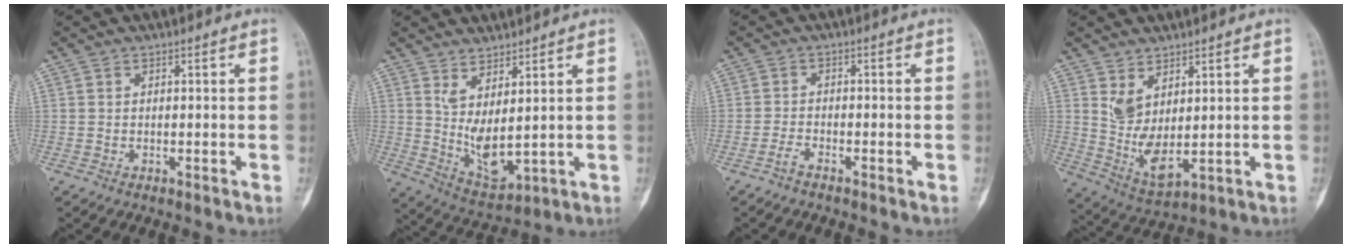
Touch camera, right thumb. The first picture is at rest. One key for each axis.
{"total": 7.7, "fx": 2.6, "fy": 2.6, "fz": 6.7, "tx": -0.124, "ty": -0.045, "tz": 0.067}
{"total": 1.8, "fx": -1.5, "fy": 0.4, "fz": 0.9, "tx": -0.023, "ty": 0.005, "tz": -0.033}
{"total": 7.5, "fx": 2.9, "fy": 3.6, "fz": 5.9, "tx": -0.107, "ty": -0.036, "tz": 0.073}